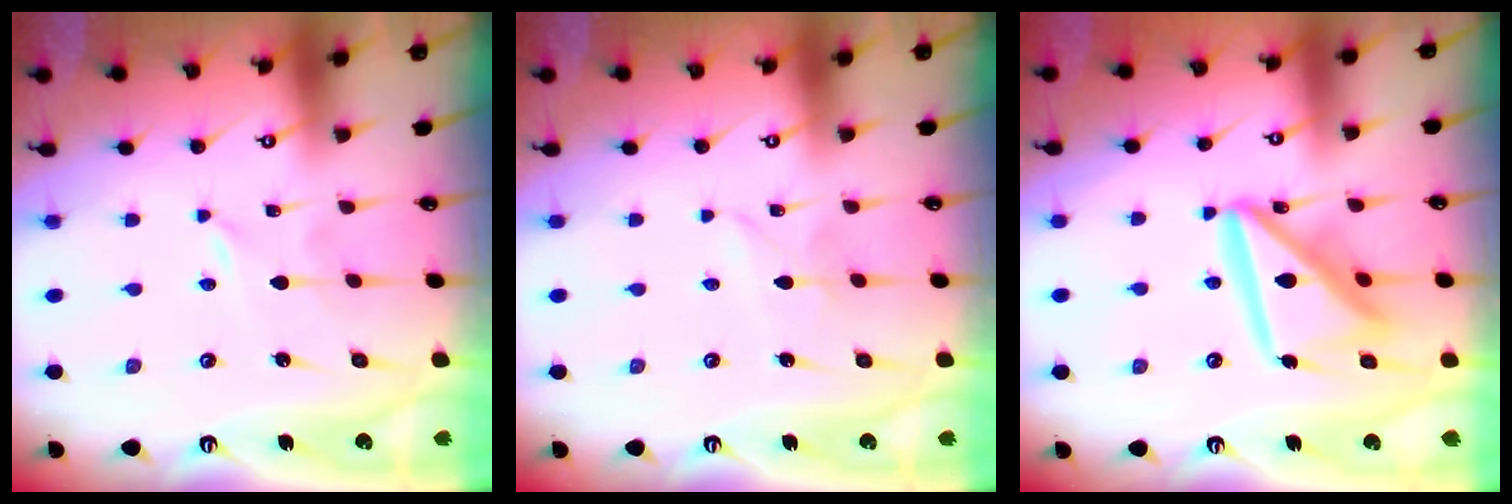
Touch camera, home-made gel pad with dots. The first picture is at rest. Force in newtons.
{"total": 1.9, "press": 1.9, "slide": 0.2}
{"total": 15.9, "press": 15.8, "slide": 1.6}